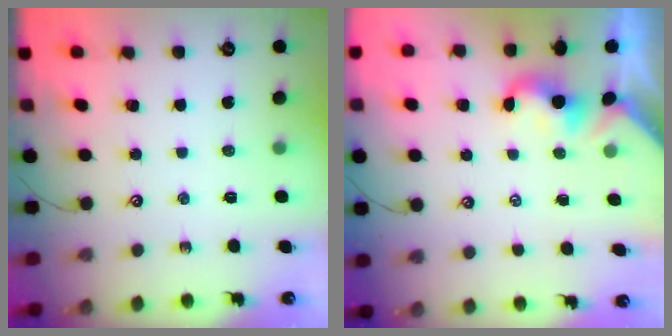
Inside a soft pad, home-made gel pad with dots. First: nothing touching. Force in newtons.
{"total": 2.1, "press": 2.0, "slide": 0.4}